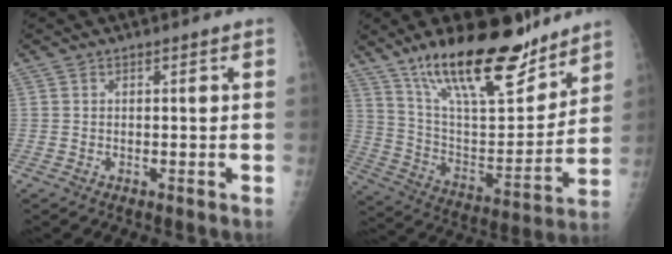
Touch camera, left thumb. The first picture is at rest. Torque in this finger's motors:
{"motor_torque": [1.23, 1.07, 1.41, -1.36, 0.38]}